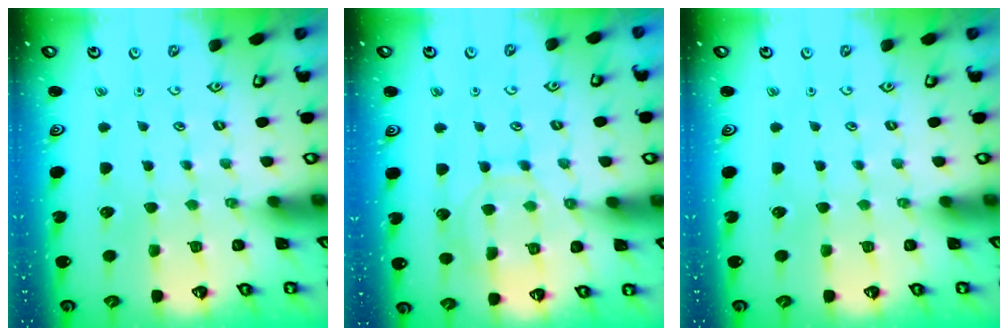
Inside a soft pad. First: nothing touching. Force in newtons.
{"total": 9.2, "press": 9.2, "slide": 0.8}
{"total": 0.0}